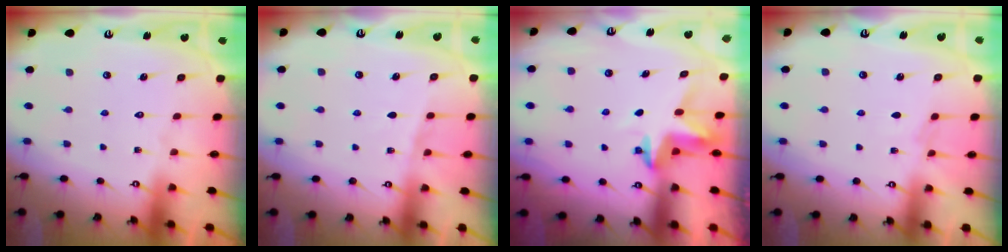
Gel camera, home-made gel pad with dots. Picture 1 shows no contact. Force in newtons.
{"total": 4.2, "press": 4.2, "slide": 0.4}
{"total": 3.8, "press": 3.8, "slide": 0.4}
{"total": 2.8, "press": 2.8, "slide": 0.5}